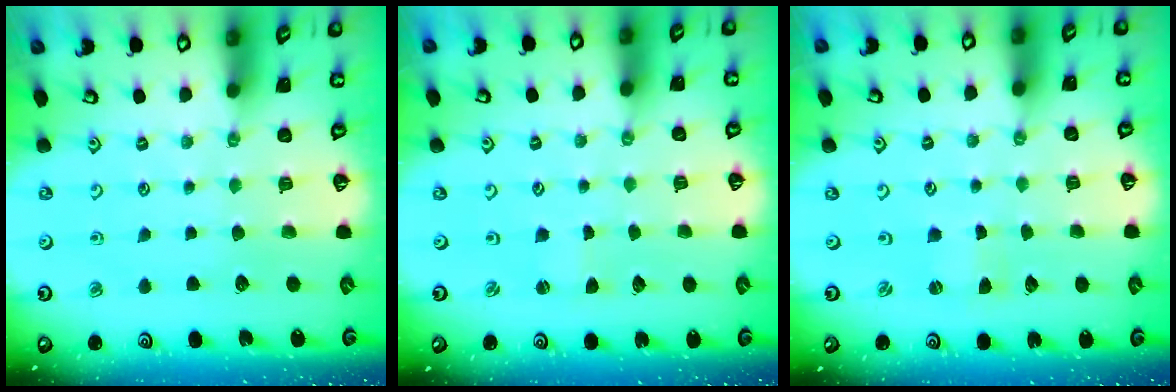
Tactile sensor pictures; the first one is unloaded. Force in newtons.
{"total": 0.7, "press": 0.7, "slide": 0.2}
{"total": 0.0}